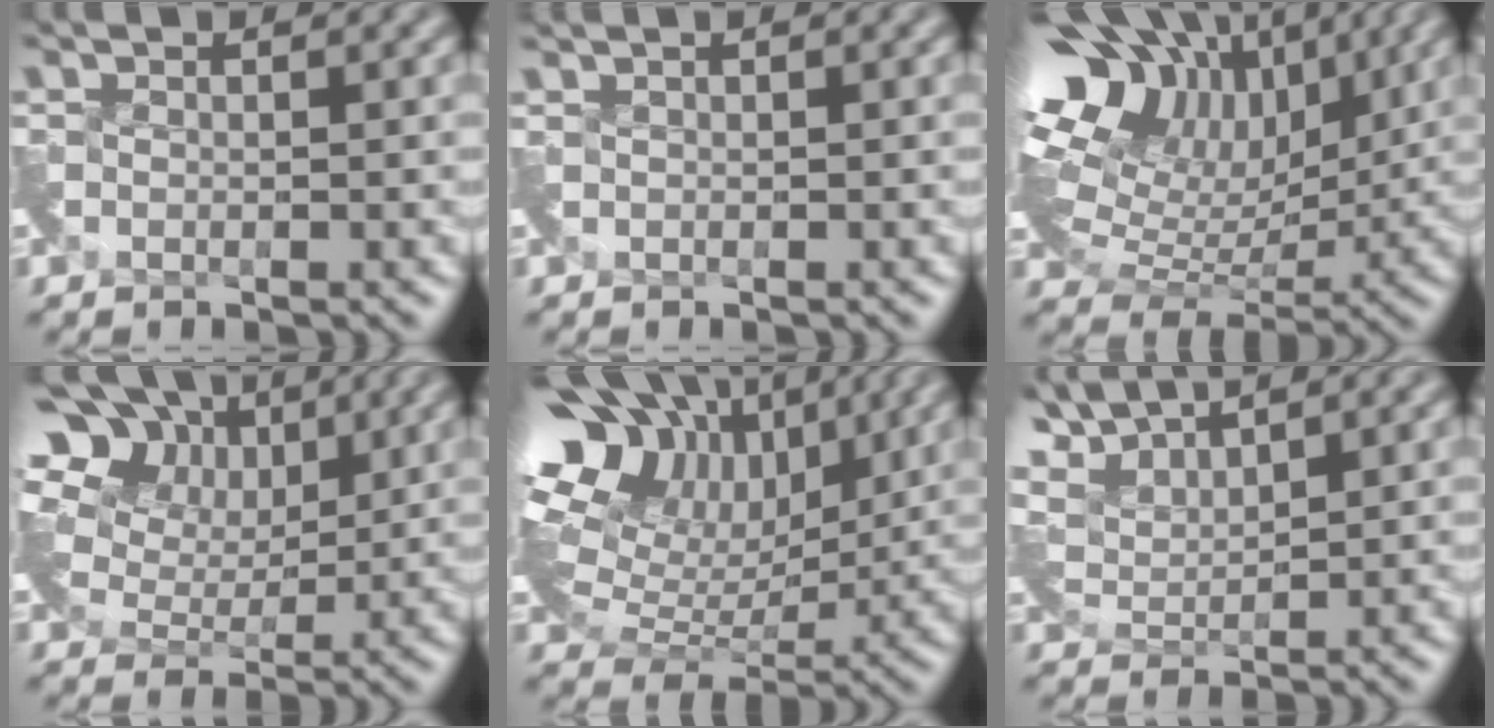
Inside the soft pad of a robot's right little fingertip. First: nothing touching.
{"total": 0.0}
{"total": 14.5, "force": [6.9, 8.8, 9.2], "torque": [-0.185, 0.043, 0.132]}
{"total": 15.8, "force": [9.1, 9.8, 8.3], "torque": [-0.168, 0.059, 0.138]}
{"total": 13.6, "force": [7.5, 8.1, 7.9], "torque": [-0.170, 0.050, 0.137]}
{"total": 5.5, "force": [5.0, 1.3, 1.9], "torque": [-0.056, 0.015, 0.091]}